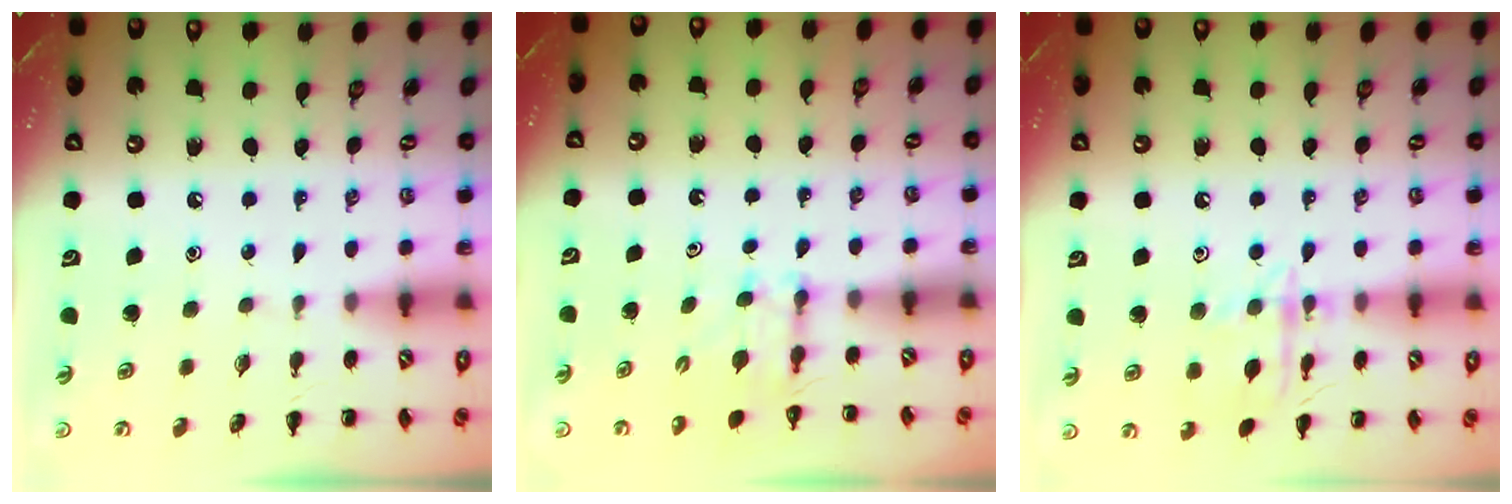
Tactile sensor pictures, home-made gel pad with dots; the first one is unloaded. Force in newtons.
{"total": 2.7, "press": 2.5, "slide": 1.1}
{"total": 11.2, "press": 11.2, "slide": 0.6}